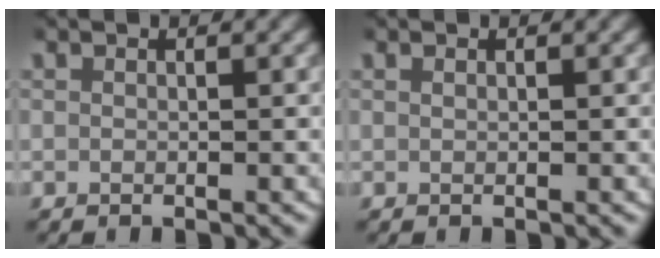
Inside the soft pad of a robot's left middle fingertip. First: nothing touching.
{"total": 0.0}